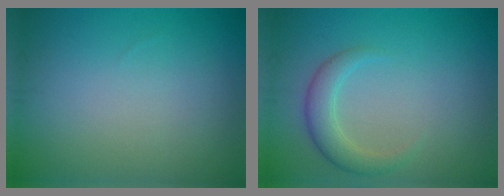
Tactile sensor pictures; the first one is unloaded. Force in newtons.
{"total": 2.6, "press": 2.6, "slide": 0.2}